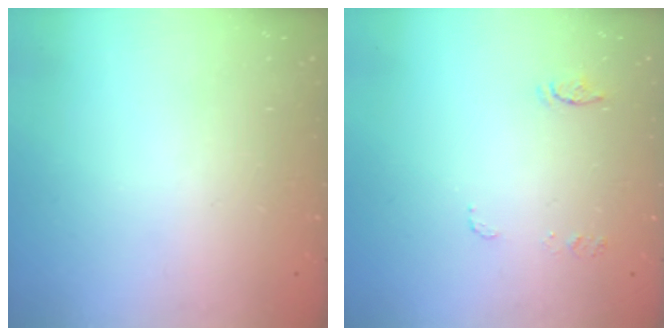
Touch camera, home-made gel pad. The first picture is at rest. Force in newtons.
{"total": 6.9, "press": 6.9, "slide": 0.5}